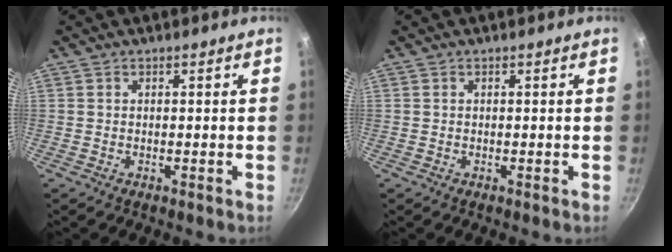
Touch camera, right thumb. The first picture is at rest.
{"total": 0.0}